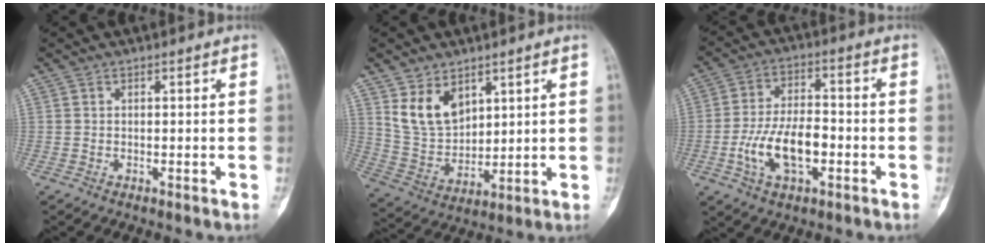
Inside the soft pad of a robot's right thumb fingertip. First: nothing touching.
{"total": 9.9, "force": [5.2, 6.5, 5.4], "torque": [-0.079, -0.031, 0.119]}
{"total": 11.6, "force": [-3.2, 5.9, 9.4], "torque": [-0.172, 0.023, -0.058]}